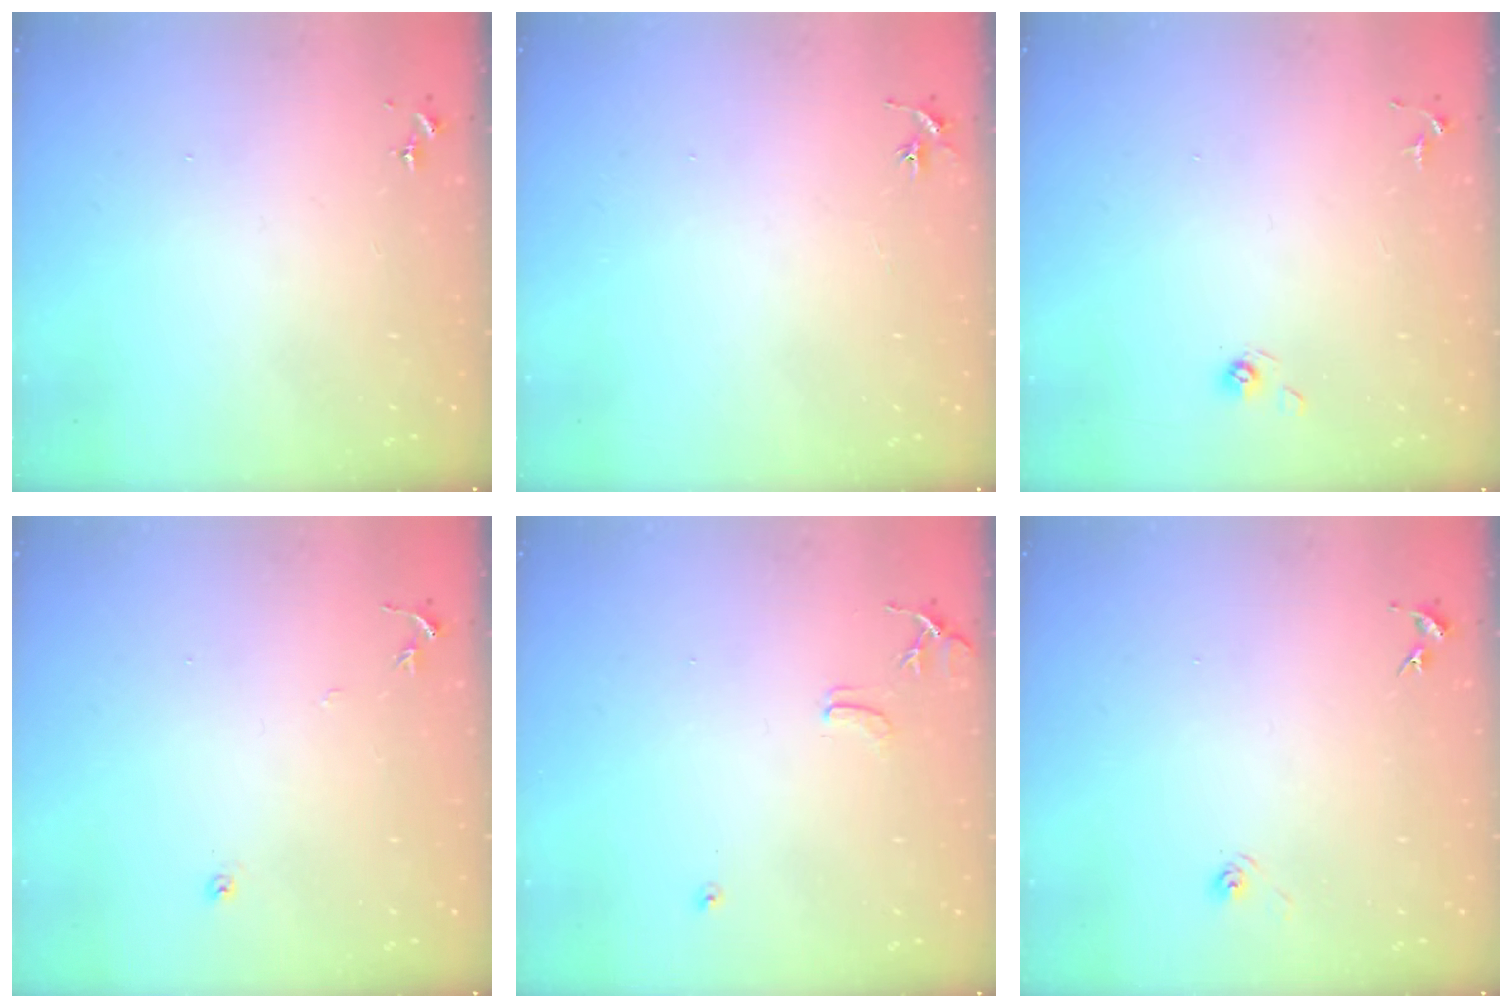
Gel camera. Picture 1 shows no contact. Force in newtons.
{"total": 2.9, "press": 2.9, "slide": 0.3}
{"total": 4.7, "press": 4.4, "slide": 1.5}
{"total": 4.6, "press": 4.6, "slide": 0.5}
{"total": 7.9, "press": 7.9, "slide": 0.7}
{"total": 3.2, "press": 2.7, "slide": 1.7}